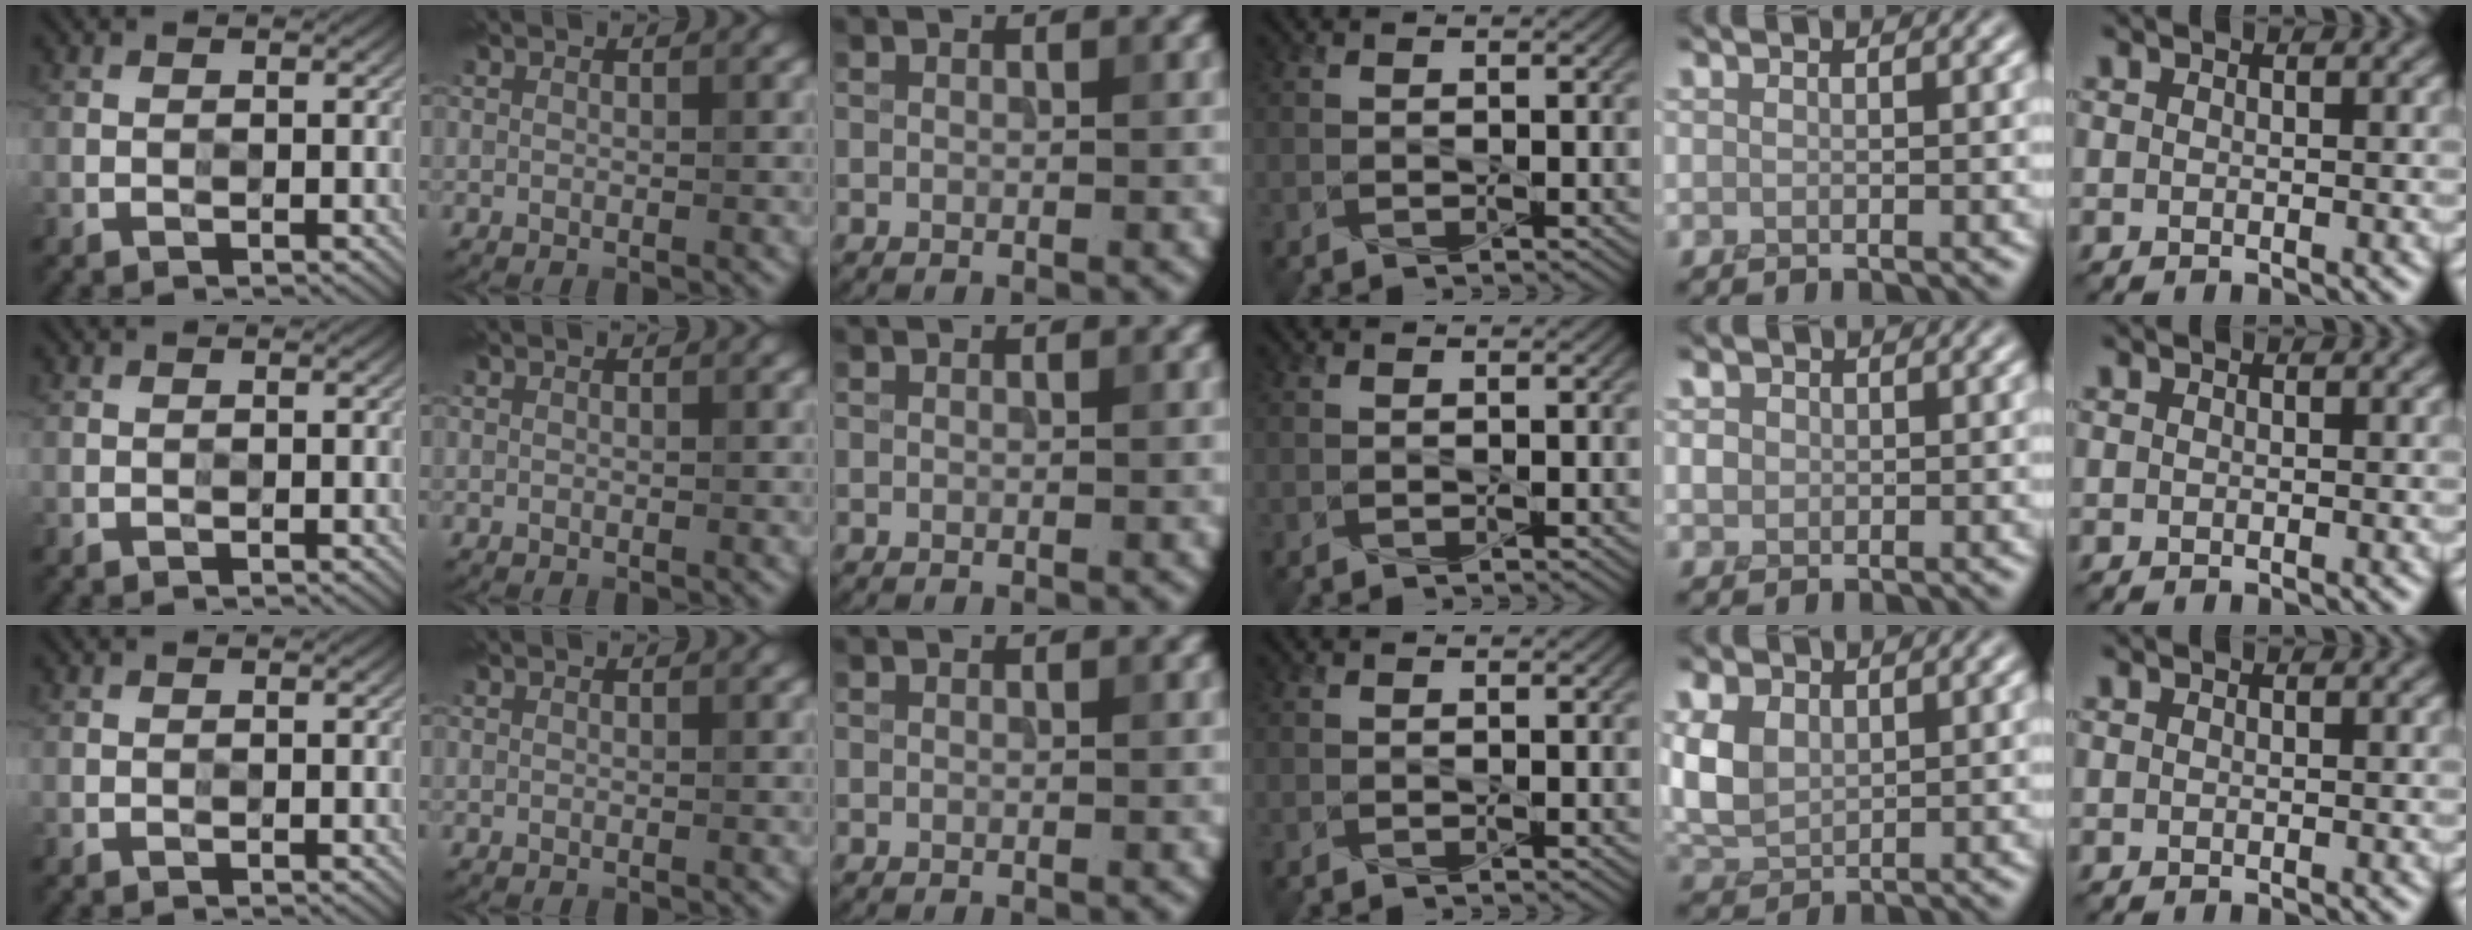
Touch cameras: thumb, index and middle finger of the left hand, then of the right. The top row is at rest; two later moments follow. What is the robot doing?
{"motion": "press", "object": "toy piano key"}